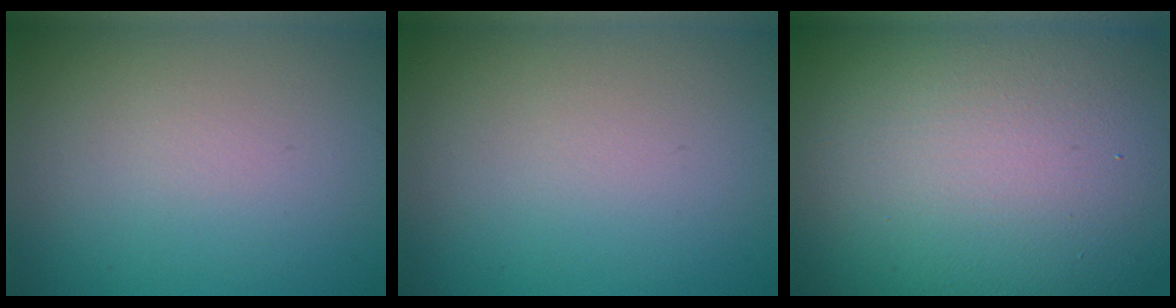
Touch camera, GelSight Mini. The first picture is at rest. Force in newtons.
{"total": 0.0}
{"total": 23.0, "press": 22.9, "slide": 1.0}